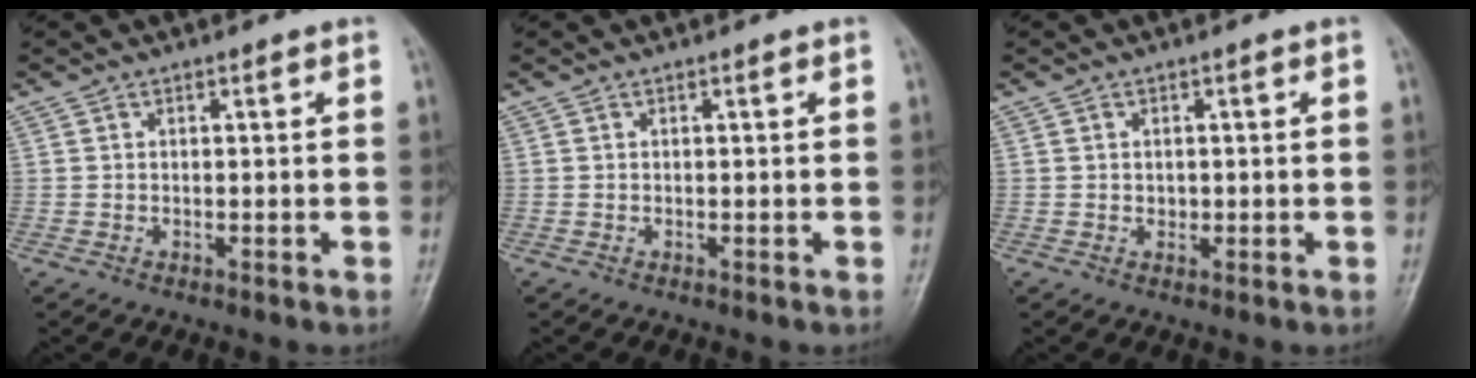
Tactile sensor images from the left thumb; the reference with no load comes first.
{"total": 0.0}
{"total": 1.1, "force": [-0.1, 1.0, 0.5], "torque": [-0.002, 0.003, -0.001]}